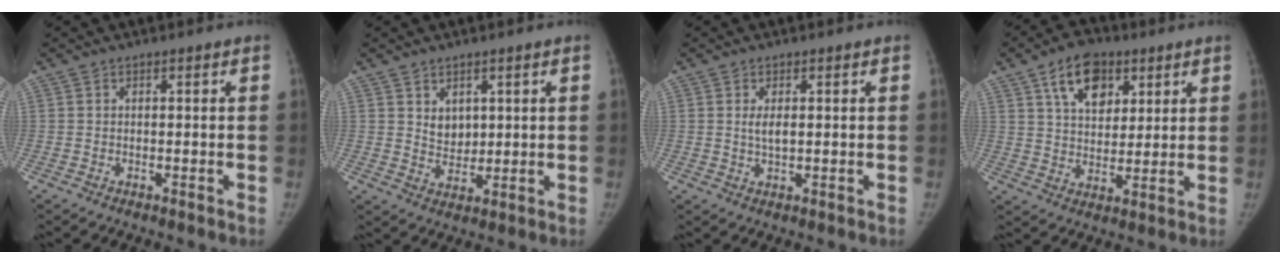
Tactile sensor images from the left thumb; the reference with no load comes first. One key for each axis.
{"total": 4.3, "fx": 1.8, "fy": 3.3, "fz": 2.1, "tx": -0.013, "ty": -0.018, "tz": 0.040}
{"total": 2.6, "fx": 0.5, "fy": 1.2, "fz": 2.2, "tx": -0.041, "ty": -0.005, "tz": 0.011}
{"total": 11.5, "fx": 5.7, "fy": 7.4, "fz": 6.8, "tx": -0.078, "ty": -0.021, "tz": 0.096}